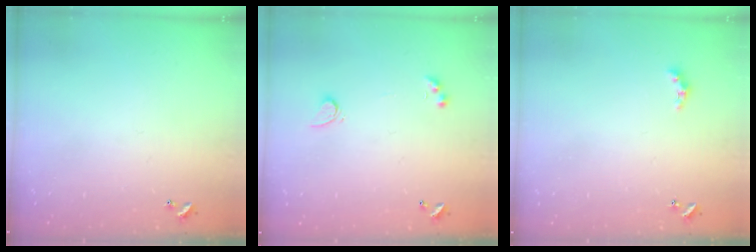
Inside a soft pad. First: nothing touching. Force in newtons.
{"total": 3.0, "press": 2.5, "slide": 1.6}
{"total": 1.5, "press": 1.4, "slide": 0.4}